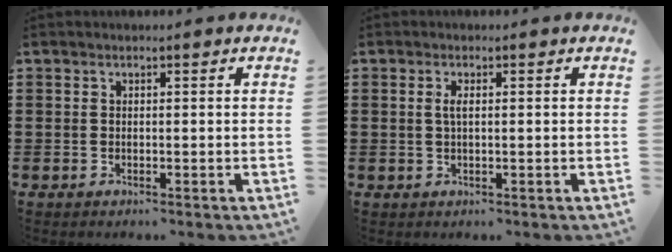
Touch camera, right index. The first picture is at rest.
{"total": 1.4, "force": [0.2, 0.3, 1.4], "torque": [-0.027, 0.003, 0.002]}